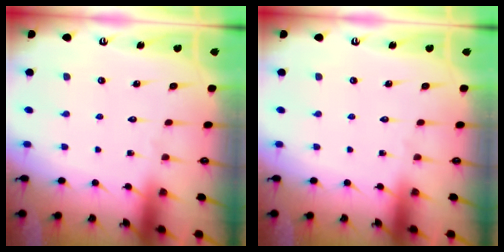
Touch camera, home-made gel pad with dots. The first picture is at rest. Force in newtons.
{"total": 0.0}